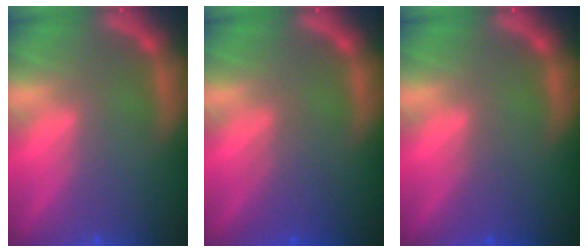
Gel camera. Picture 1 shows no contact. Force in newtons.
{"total": 2.5}
{"total": 1.5}